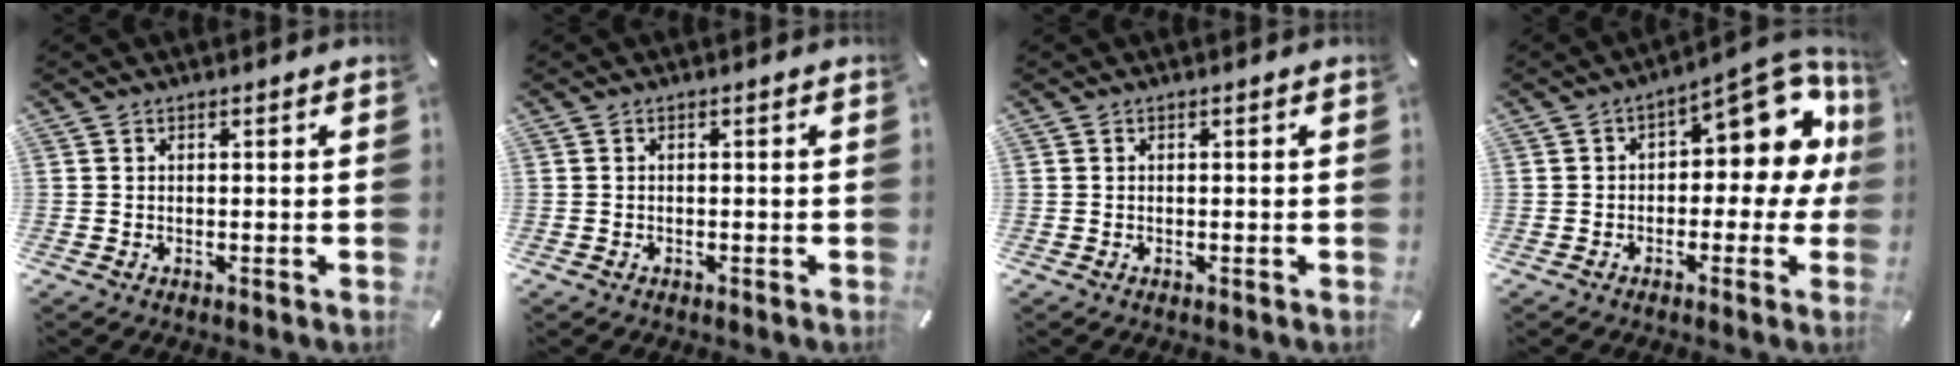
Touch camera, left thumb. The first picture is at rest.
{"total": 0.6, "force": [-0.4, 0.3, 0.2], "torque": [-0.004, 0.001, -0.009]}
{"total": 0.0}
{"total": 11.7, "force": [4.3, 5.9, 9.1], "torque": [-0.111, -0.035, 0.072]}